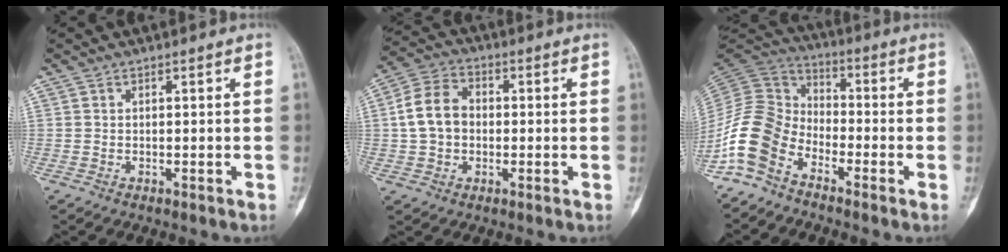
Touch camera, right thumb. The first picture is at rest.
{"total": 8.8, "force": [0.1, 6.8, 5.6], "torque": [-0.094, 0.024, -0.008]}
{"total": 11.5, "force": [-6.8, 7.3, 5.6], "torque": [-0.111, 0.060, -0.155]}